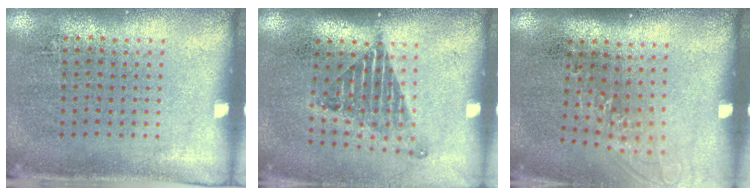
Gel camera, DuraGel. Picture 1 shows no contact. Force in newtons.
{"total": 1.4, "press": 1.1, "slide": 0.9}
{"total": 1.3, "press": 1.0, "slide": 0.8}